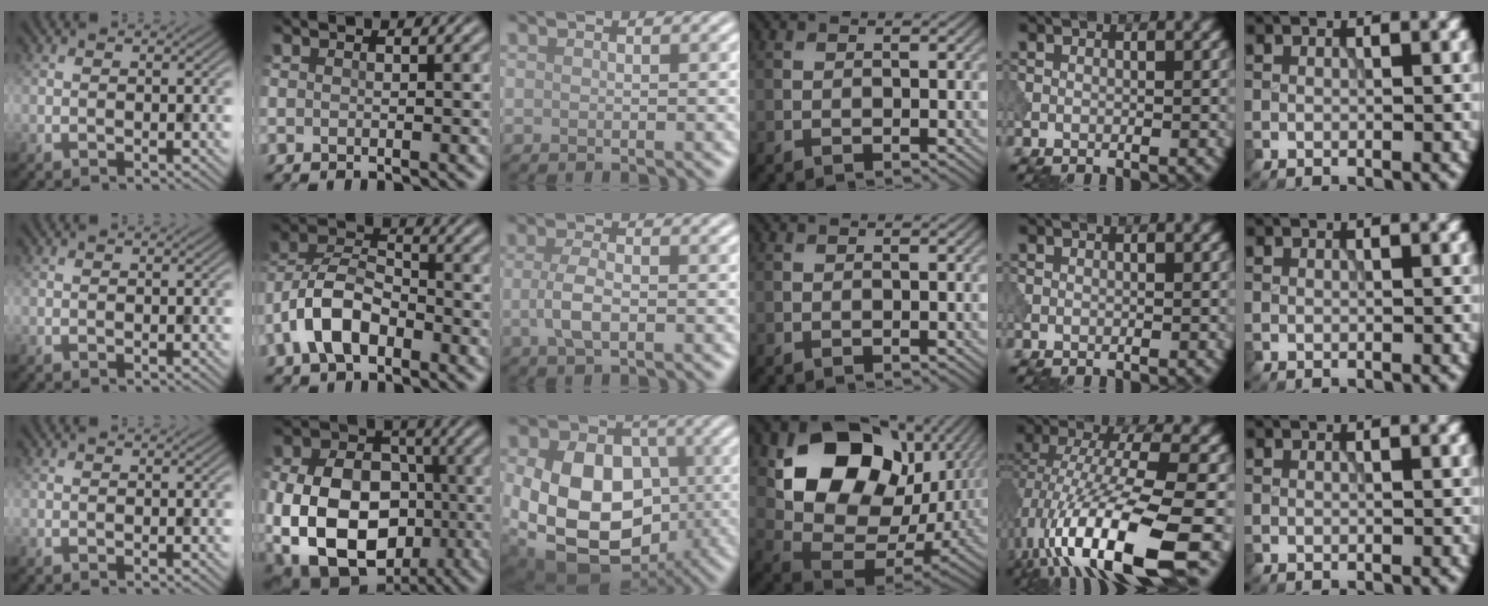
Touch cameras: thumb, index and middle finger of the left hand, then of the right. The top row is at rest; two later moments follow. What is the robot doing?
{"motion": "extract", "object": "peg toy"}